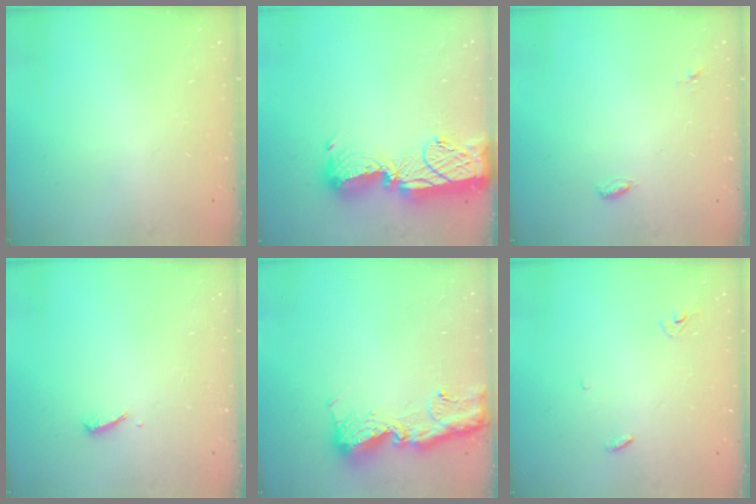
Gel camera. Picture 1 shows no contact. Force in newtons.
{"total": 17.8, "press": 17.8, "slide": 1.2}
{"total": 5.0, "press": 4.1, "slide": 2.8}
{"total": 7.1, "press": 7.0, "slide": 0.8}
{"total": 13.2, "press": 13.1, "slide": 1.3}
{"total": 3.3, "press": 3.2, "slide": 0.3}